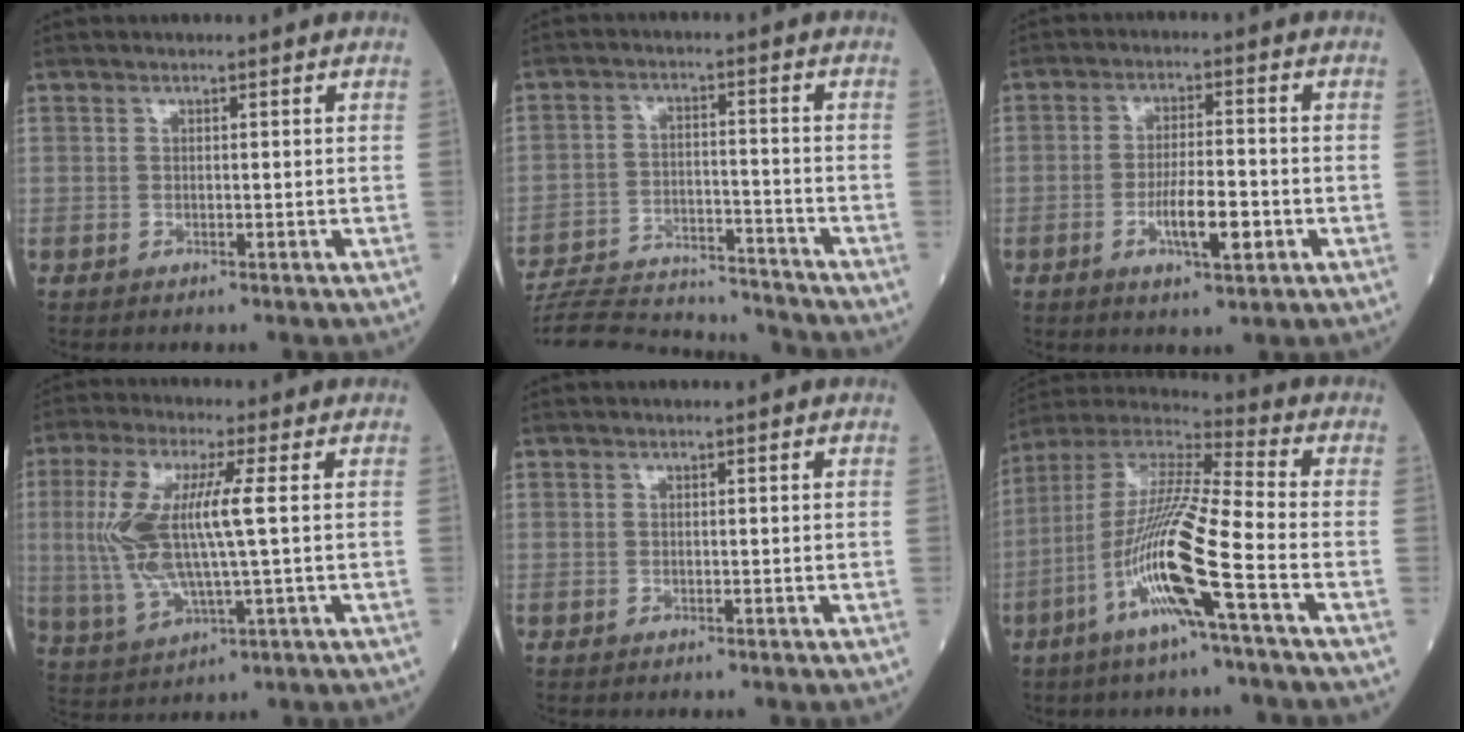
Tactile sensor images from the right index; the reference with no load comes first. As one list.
[{"total": 18.0, "force": [-17.4, 2.1, 4.0], "torque": [-0.093, -0.004, -0.257]}, {"total": 6.6, "force": [-2.2, 1.3, 6.0], "torque": [-0.109, -0.003, -0.037]}, {"total": 11.9, "force": [1.2, 1.8, 11.6], "torque": [-0.267, 0.008, 0.024]}, {"total": 0.0}, {"total": 15.7, "force": [-6.0, -0.2, 14.6], "torque": [-0.299, -0.006, -0.122]}]